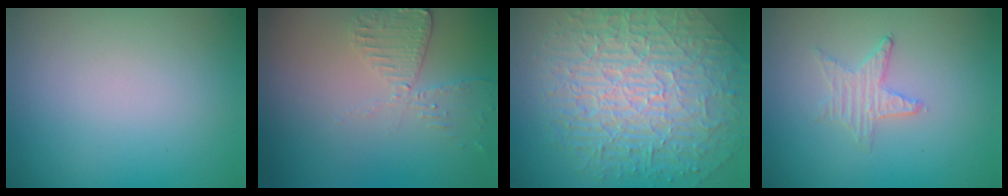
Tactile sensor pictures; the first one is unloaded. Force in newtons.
{"total": 2.5, "press": 2.3, "slide": 1.0}
{"total": 10.2, "press": 6.6, "slide": 7.7}
{"total": 0.9, "press": 0.9, "slide": 0.2}